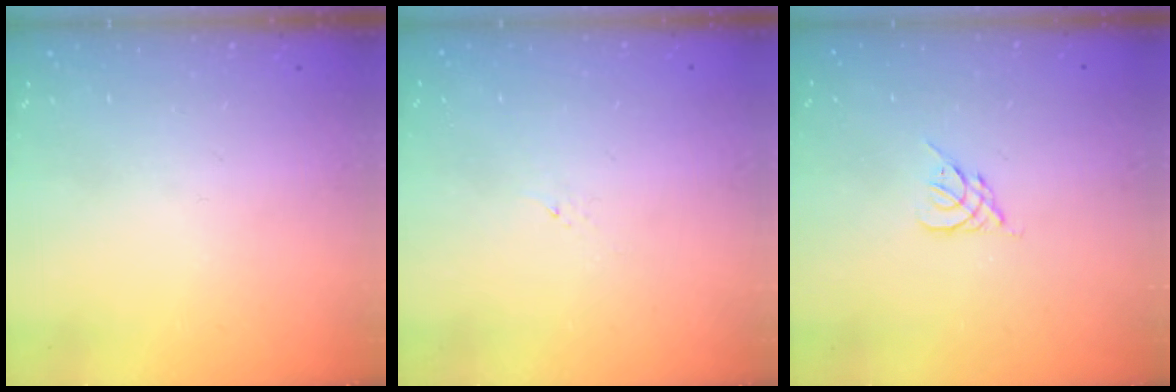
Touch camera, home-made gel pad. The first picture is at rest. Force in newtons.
{"total": 1.2, "press": 1.1, "slide": 0.2}
{"total": 2.6, "press": 2.5, "slide": 0.7}